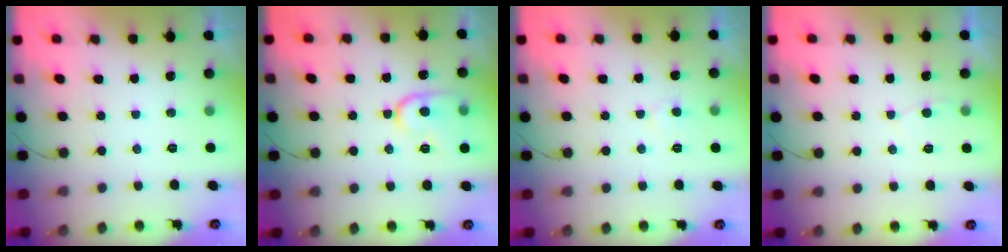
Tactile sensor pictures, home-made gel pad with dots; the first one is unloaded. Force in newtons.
{"total": 12.6, "press": 12.6, "slide": 1.2}
{"total": 3.4, "press": 3.4, "slide": 0.3}
{"total": 2.0, "press": 2.0, "slide": 0.2}